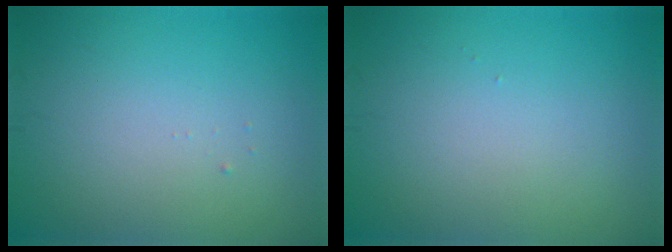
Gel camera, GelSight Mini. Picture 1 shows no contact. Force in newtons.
{"total": 0.0}